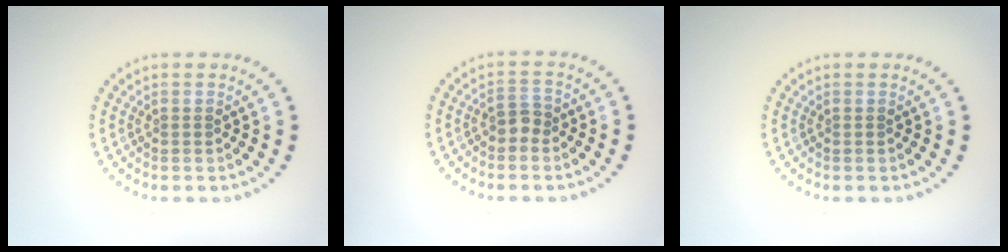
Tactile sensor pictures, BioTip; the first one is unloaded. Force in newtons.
{"total": 1.6, "press": 1.4, "slide": 0.8}
{"total": 0.0}